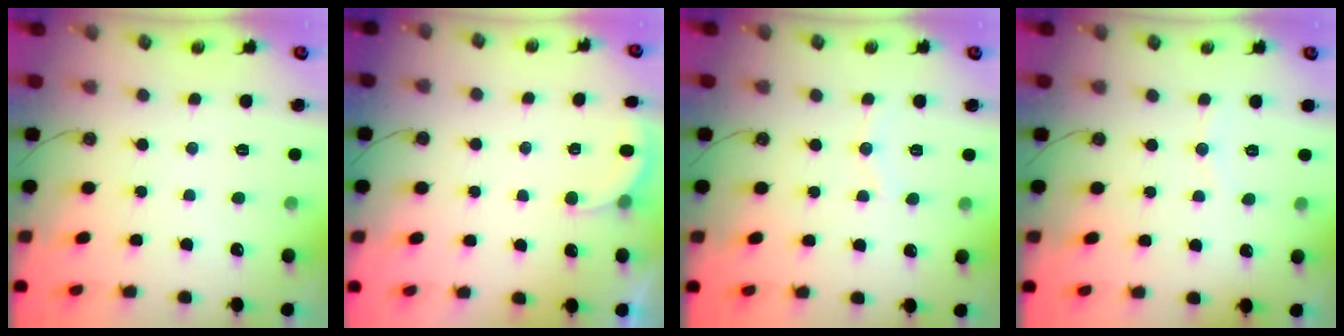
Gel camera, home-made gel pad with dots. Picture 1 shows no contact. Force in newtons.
{"total": 2.8, "press": 2.6, "slide": 1.0}
{"total": 5.4, "press": 5.4, "slide": 0.5}
{"total": 2.7, "press": 2.7, "slide": 0.3}